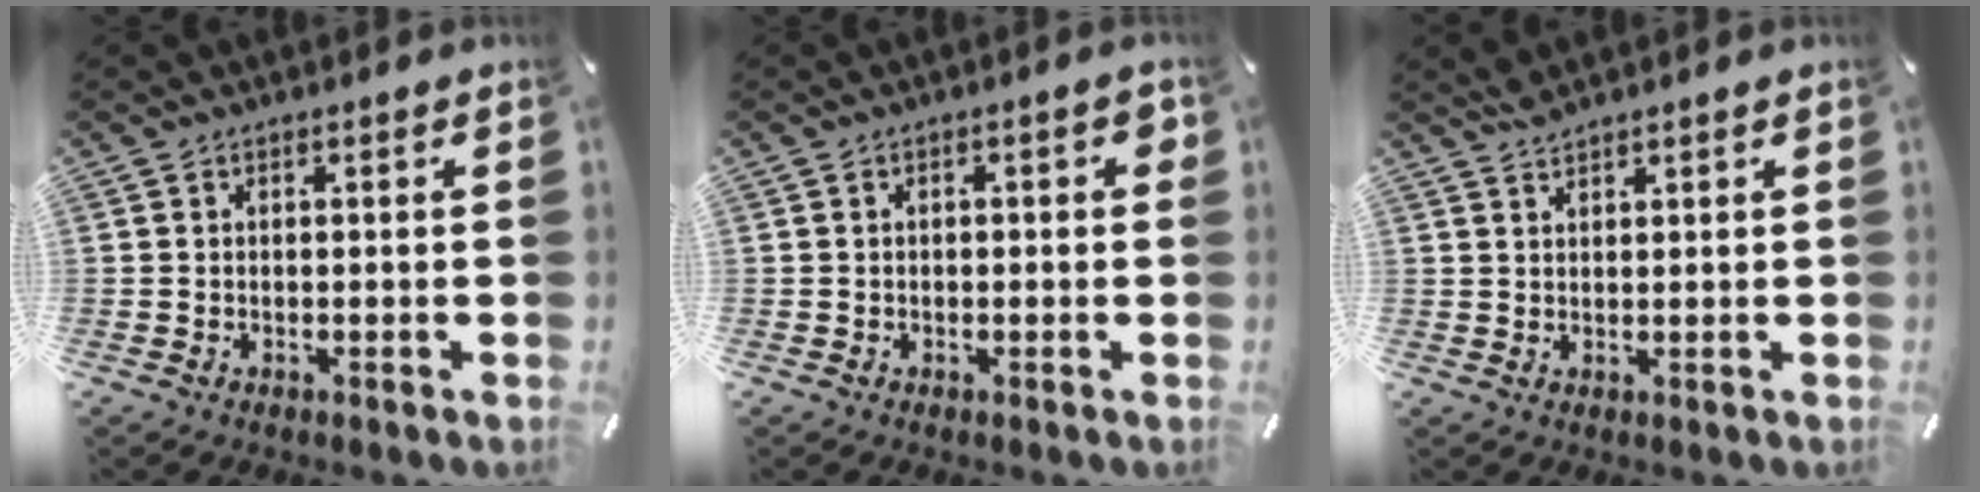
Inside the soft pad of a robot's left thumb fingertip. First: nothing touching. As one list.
[{"total": 2.3, "force": [0.0, 1.0, 2.1], "torque": [-0.030, 0.003, -0.003]}, {"total": 1.9, "force": [1.8, 0.2, 0.4], "torque": [-0.010, -0.002, 0.035]}]